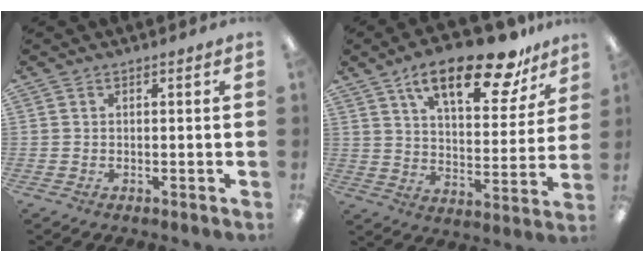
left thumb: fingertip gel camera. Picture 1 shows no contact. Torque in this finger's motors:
{"motor_torque": [0.35, 0.40, 1.35, -1.42, 0.32]}